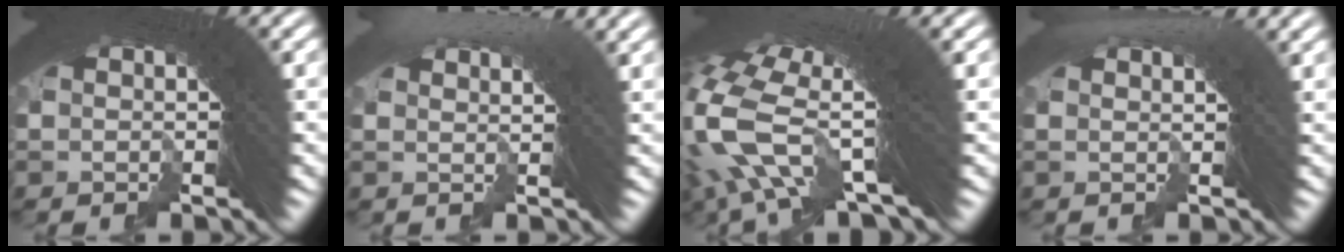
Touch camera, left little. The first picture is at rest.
{"total": 3.2, "force": [2.8, -0.9, 1.3], "torque": [-0.005, 0.021, 0.040]}
{"total": 10.3, "force": [0.7, 4.8, 9.1], "torque": [-0.163, 0.002, 0.007]}
{"total": 2.4, "force": [1.9, -0.4, 1.3], "torque": [-0.005, 0.023, 0.023]}